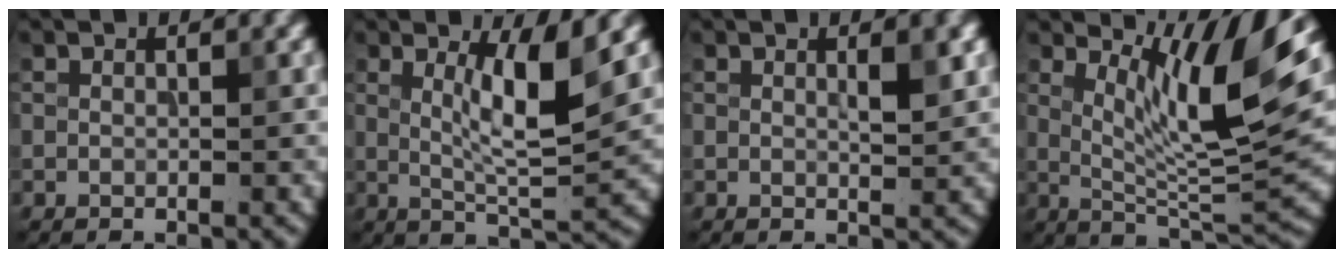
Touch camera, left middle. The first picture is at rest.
{"total": 5.6, "force": [1.7, 1.1, 5.2], "torque": [-0.088, -0.008, 0.034]}
{"total": 1.9, "force": [0.7, 0.4, 1.7], "torque": [-0.024, -0.002, 0.010]}
{"total": 8.6, "force": [4.0, 1.7, 7.5], "torque": [-0.117, -0.013, 0.076]}